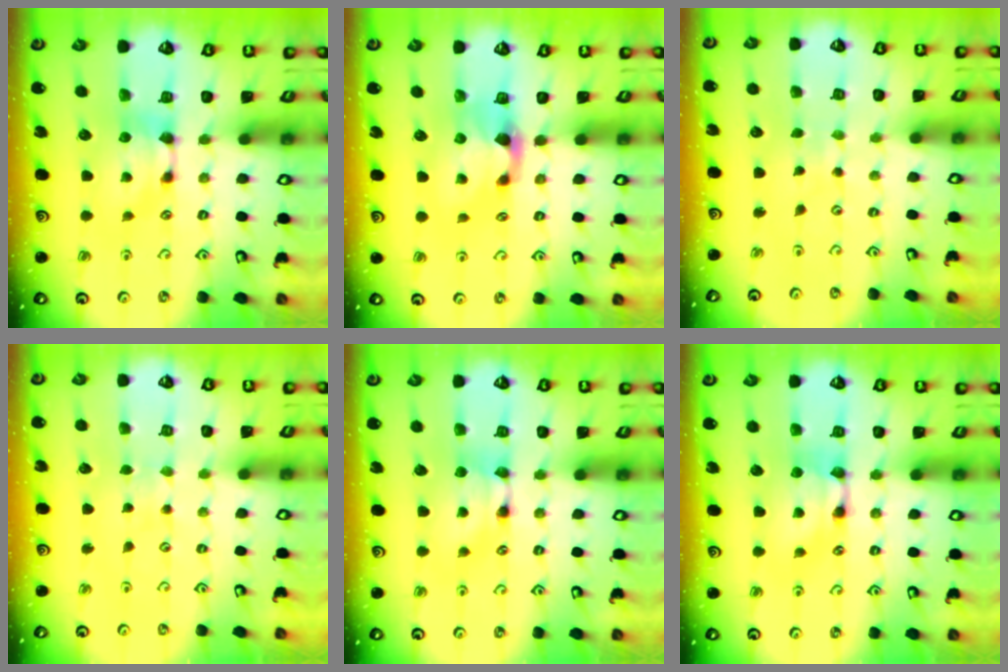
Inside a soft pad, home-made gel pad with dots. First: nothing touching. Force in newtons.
{"total": 2.2, "press": 1.8, "slide": 1.2}
{"total": 5.3, "press": 5.2, "slide": 0.2}
{"total": 3.3, "press": 3.3, "slide": 0.3}
{"total": 1.8, "press": 1.8, "slide": 0.2}
{"total": 2.2, "press": 2.2, "slide": 0.0}